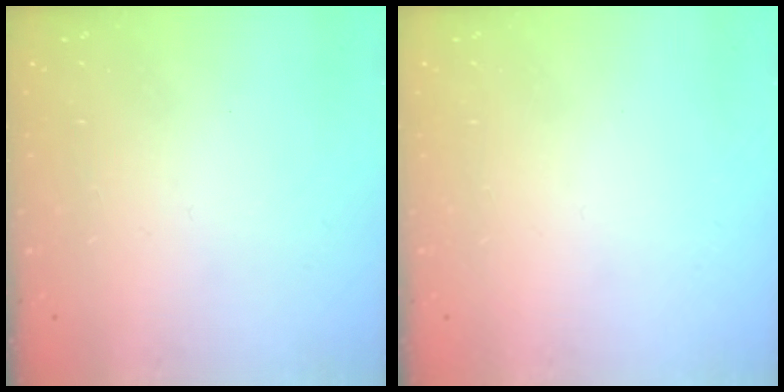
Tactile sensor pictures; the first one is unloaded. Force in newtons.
{"total": 0.0}